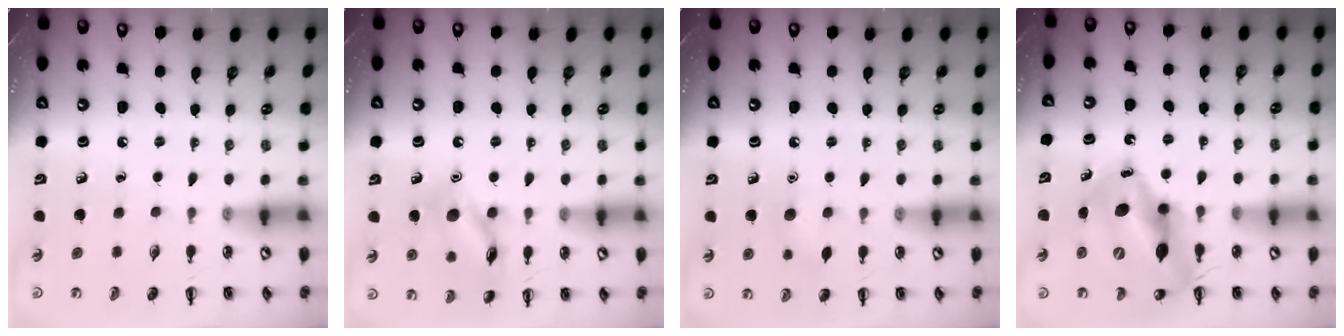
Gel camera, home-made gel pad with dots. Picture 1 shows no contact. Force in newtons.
{"total": 12.8, "press": 12.8, "slide": 0.7}
{"total": 5.8, "press": 5.6, "slide": 1.6}
{"total": 15.8, "press": 15.0, "slide": 4.7}